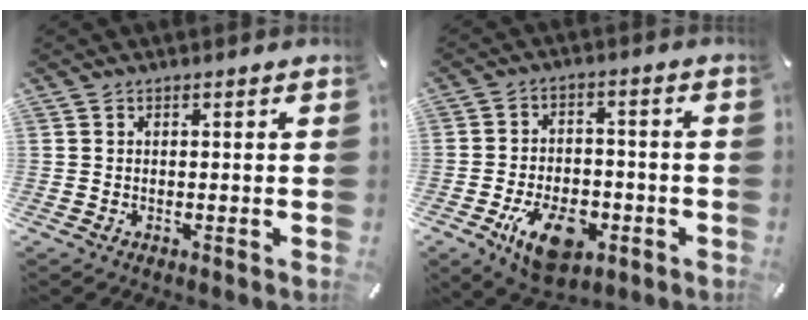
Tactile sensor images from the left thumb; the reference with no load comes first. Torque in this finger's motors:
{"motor_torque": [0.58, 1.67, 0.32, 0.30, 0.38]}